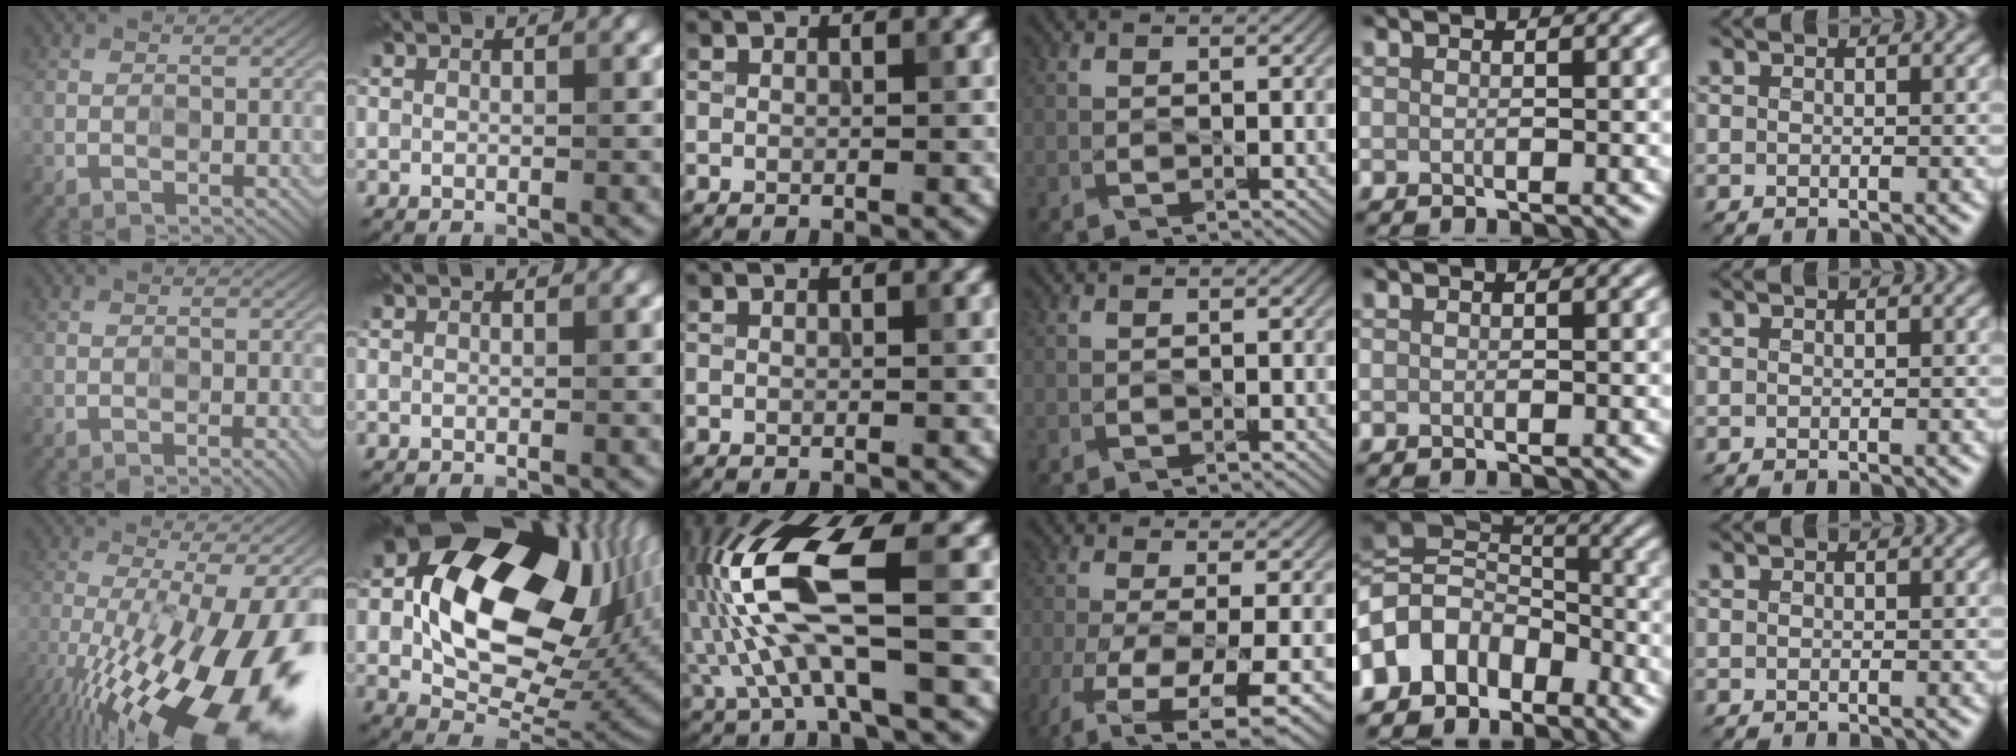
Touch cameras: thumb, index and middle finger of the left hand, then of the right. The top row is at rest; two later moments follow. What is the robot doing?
{"motion": "wipe", "object": "glass cup"}